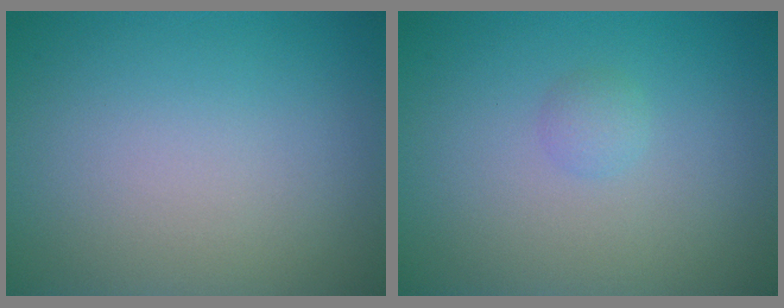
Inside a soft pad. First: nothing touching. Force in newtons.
{"total": 0.9, "press": 0.9, "slide": 0.1}